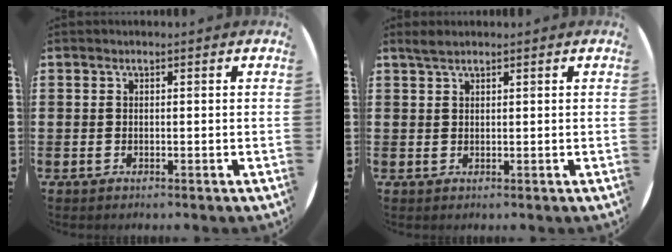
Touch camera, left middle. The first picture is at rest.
{"total": 1.4, "force": [1.2, 0.3, 0.5], "torque": [-0.012, 0.003, 0.022]}